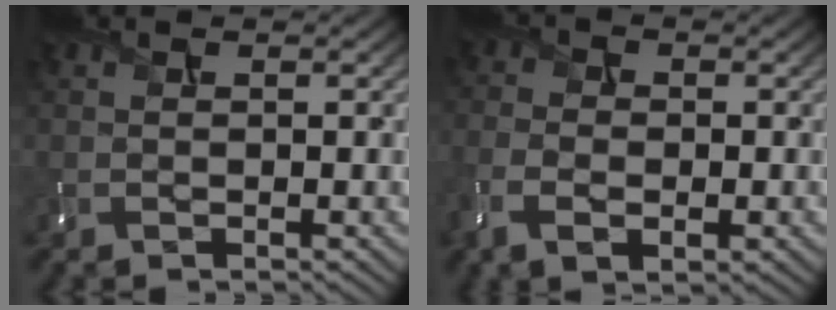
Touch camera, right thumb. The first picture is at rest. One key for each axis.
{"total": 6.6, "fx": -2.8, "fy": 4.0, "fz": 4.5, "tx": -0.108, "ty": -0.019, "tz": -0.050}